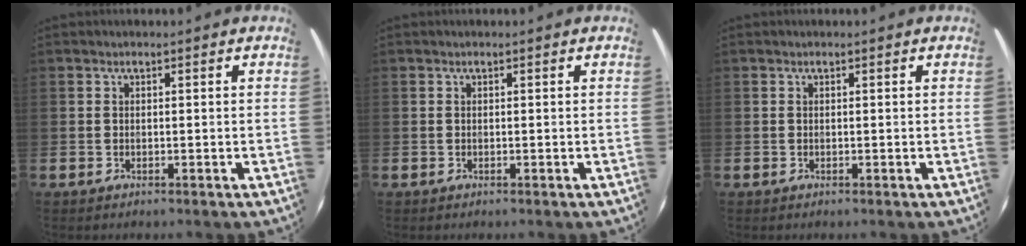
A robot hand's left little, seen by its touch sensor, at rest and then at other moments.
{"total": 0.0}
{"total": 0.0}